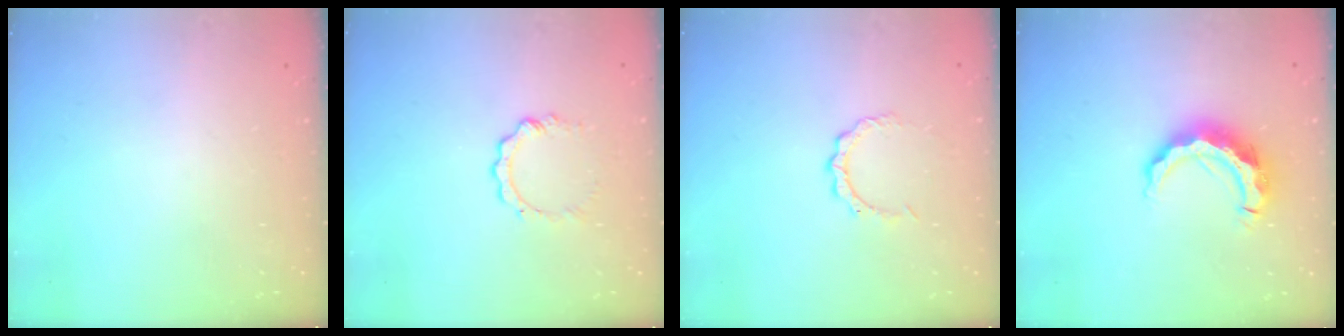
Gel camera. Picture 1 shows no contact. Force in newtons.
{"total": 3.9, "press": 3.9, "slide": 0.5}
{"total": 3.0, "press": 3.0, "slide": 0.2}
{"total": 11.1, "press": 11.1, "slide": 0.7}